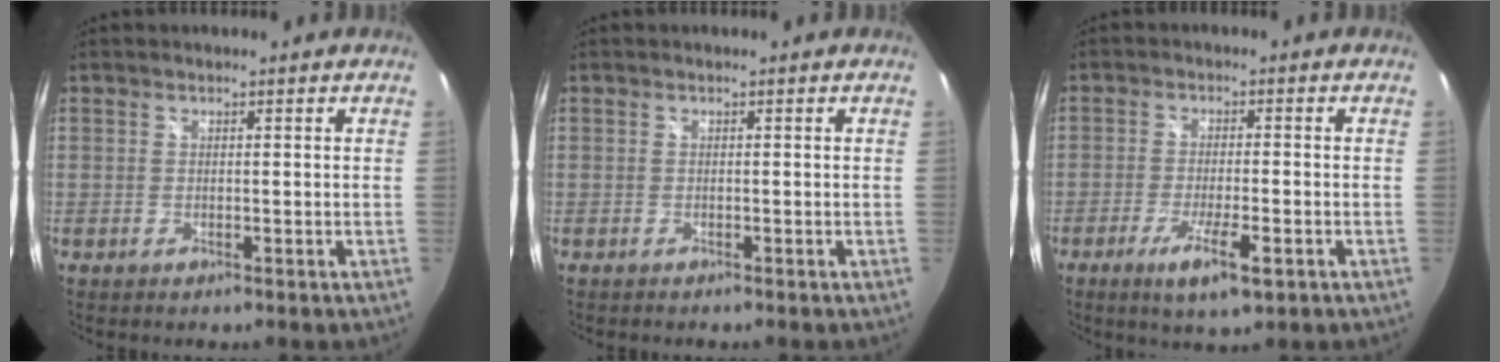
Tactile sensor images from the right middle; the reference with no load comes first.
{"total": 0.0}
{"total": 7.2, "force": [-3.6, 1.3, 6.1], "torque": [-0.125, -0.018, -0.060]}